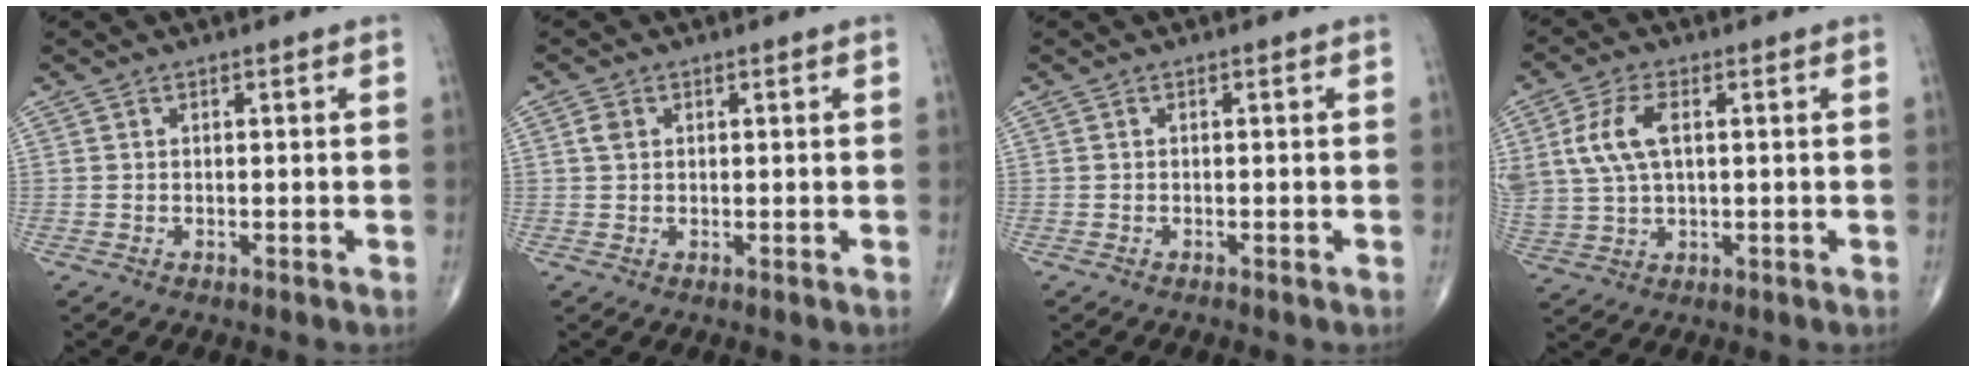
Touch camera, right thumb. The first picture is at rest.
{"total": 1.8, "force": [0.6, 1.3, 1.1], "torque": [-0.020, 0.004, 0.011]}
{"total": 0.0}
{"total": 9.0, "force": [2.2, 4.8, 7.3], "torque": [-0.164, 0.006, 0.048]}